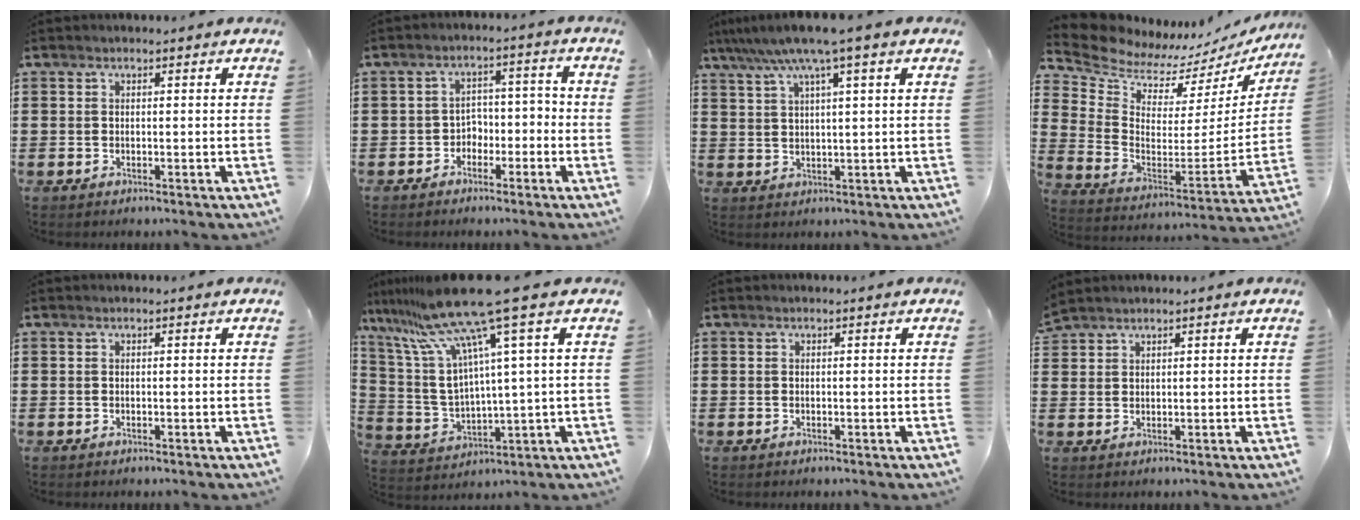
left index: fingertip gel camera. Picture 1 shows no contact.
{"total": 3.2, "force": [-2.3, 2.1, 0.7], "torque": [-0.025, 0.008, -0.051]}
{"total": 6.8, "force": [4.2, -0.3, 5.3], "torque": [-0.114, -0.009, 0.069]}
{"total": 6.9, "force": [6.5, 1.8, 1.3], "torque": [-0.068, -0.064, 0.110]}
{"total": 0.0}
{"total": 14.5, "force": [9.3, 0.8, 11.1], "torque": [-0.280, -0.063, 0.141]}
{"total": 0.0}
{"total": 1.7, "force": [1.7, 0.1, 0.1], "torque": [-0.005, 0.002, 0.034]}